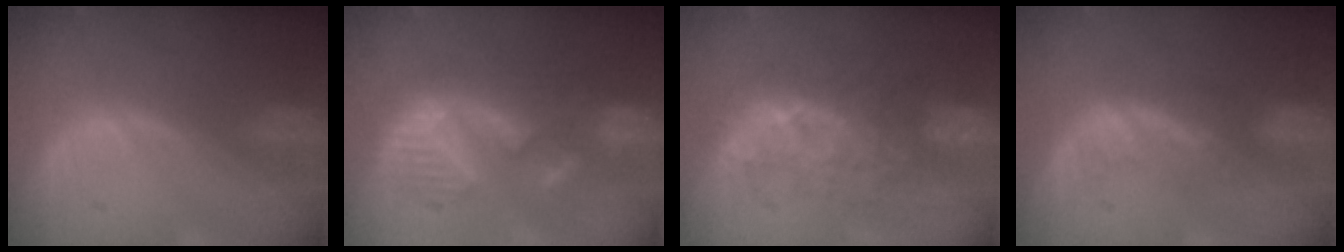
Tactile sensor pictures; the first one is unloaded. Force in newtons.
{"total": 8.9, "press": 8.9, "slide": 0.0}
{"total": 8.2, "press": 7.9, "slide": 2.3}
{"total": 3.7, "press": 3.7, "slide": 0.5}